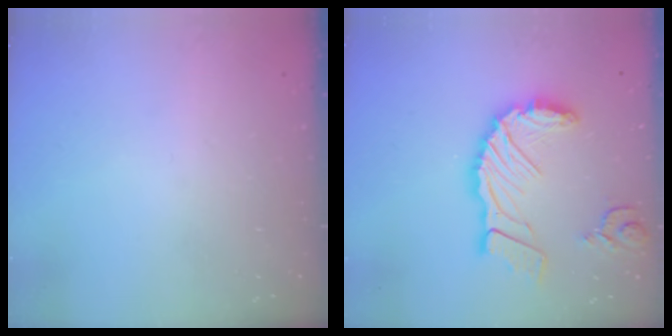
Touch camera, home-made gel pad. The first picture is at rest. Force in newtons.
{"total": 18.1, "press": 17.9, "slide": 2.4}